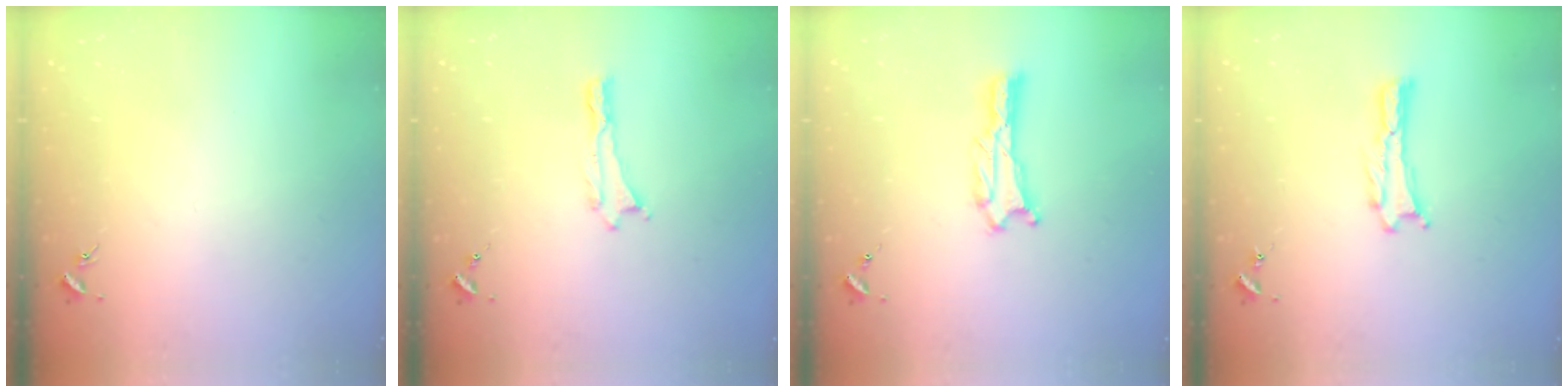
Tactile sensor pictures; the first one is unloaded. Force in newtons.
{"total": 0.0}
{"total": 0.7, "press": 0.7, "slide": 0.1}
{"total": 0.0}